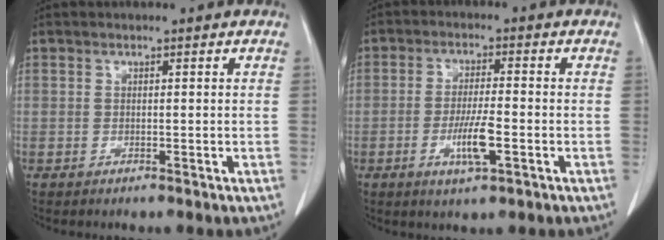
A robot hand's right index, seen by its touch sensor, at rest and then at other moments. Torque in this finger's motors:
{"motor_torque": [1.58, -0.50, 0.84, 0.21]}